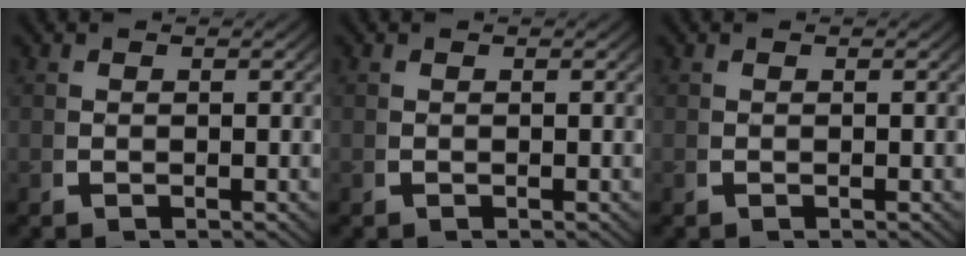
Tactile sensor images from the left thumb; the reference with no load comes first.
{"total": 0.0}
{"total": 0.0}